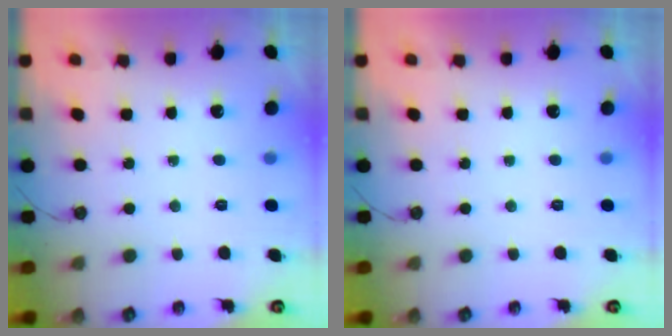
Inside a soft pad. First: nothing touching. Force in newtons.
{"total": 0.0}